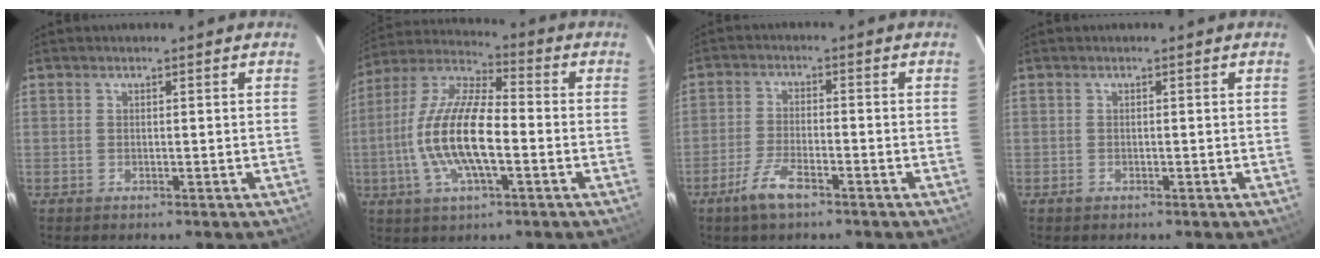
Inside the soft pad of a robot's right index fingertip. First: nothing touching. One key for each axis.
{"total": 15.7, "fx": -3.1, "fy": 5.2, "fz": 14.5, "tx": -0.289, "ty": 0.000, "tz": -0.066}
{"total": 6.1, "fx": -4.1, "fy": 1.7, "fz": 4.2, "tx": -0.100, "ty": -0.006, "tz": -0.080}
{"total": 0.6, "fx": -0.4, "fy": 0.4, "fz": 0.2, "tx": -0.003, "ty": 0.001, "tz": -0.007}